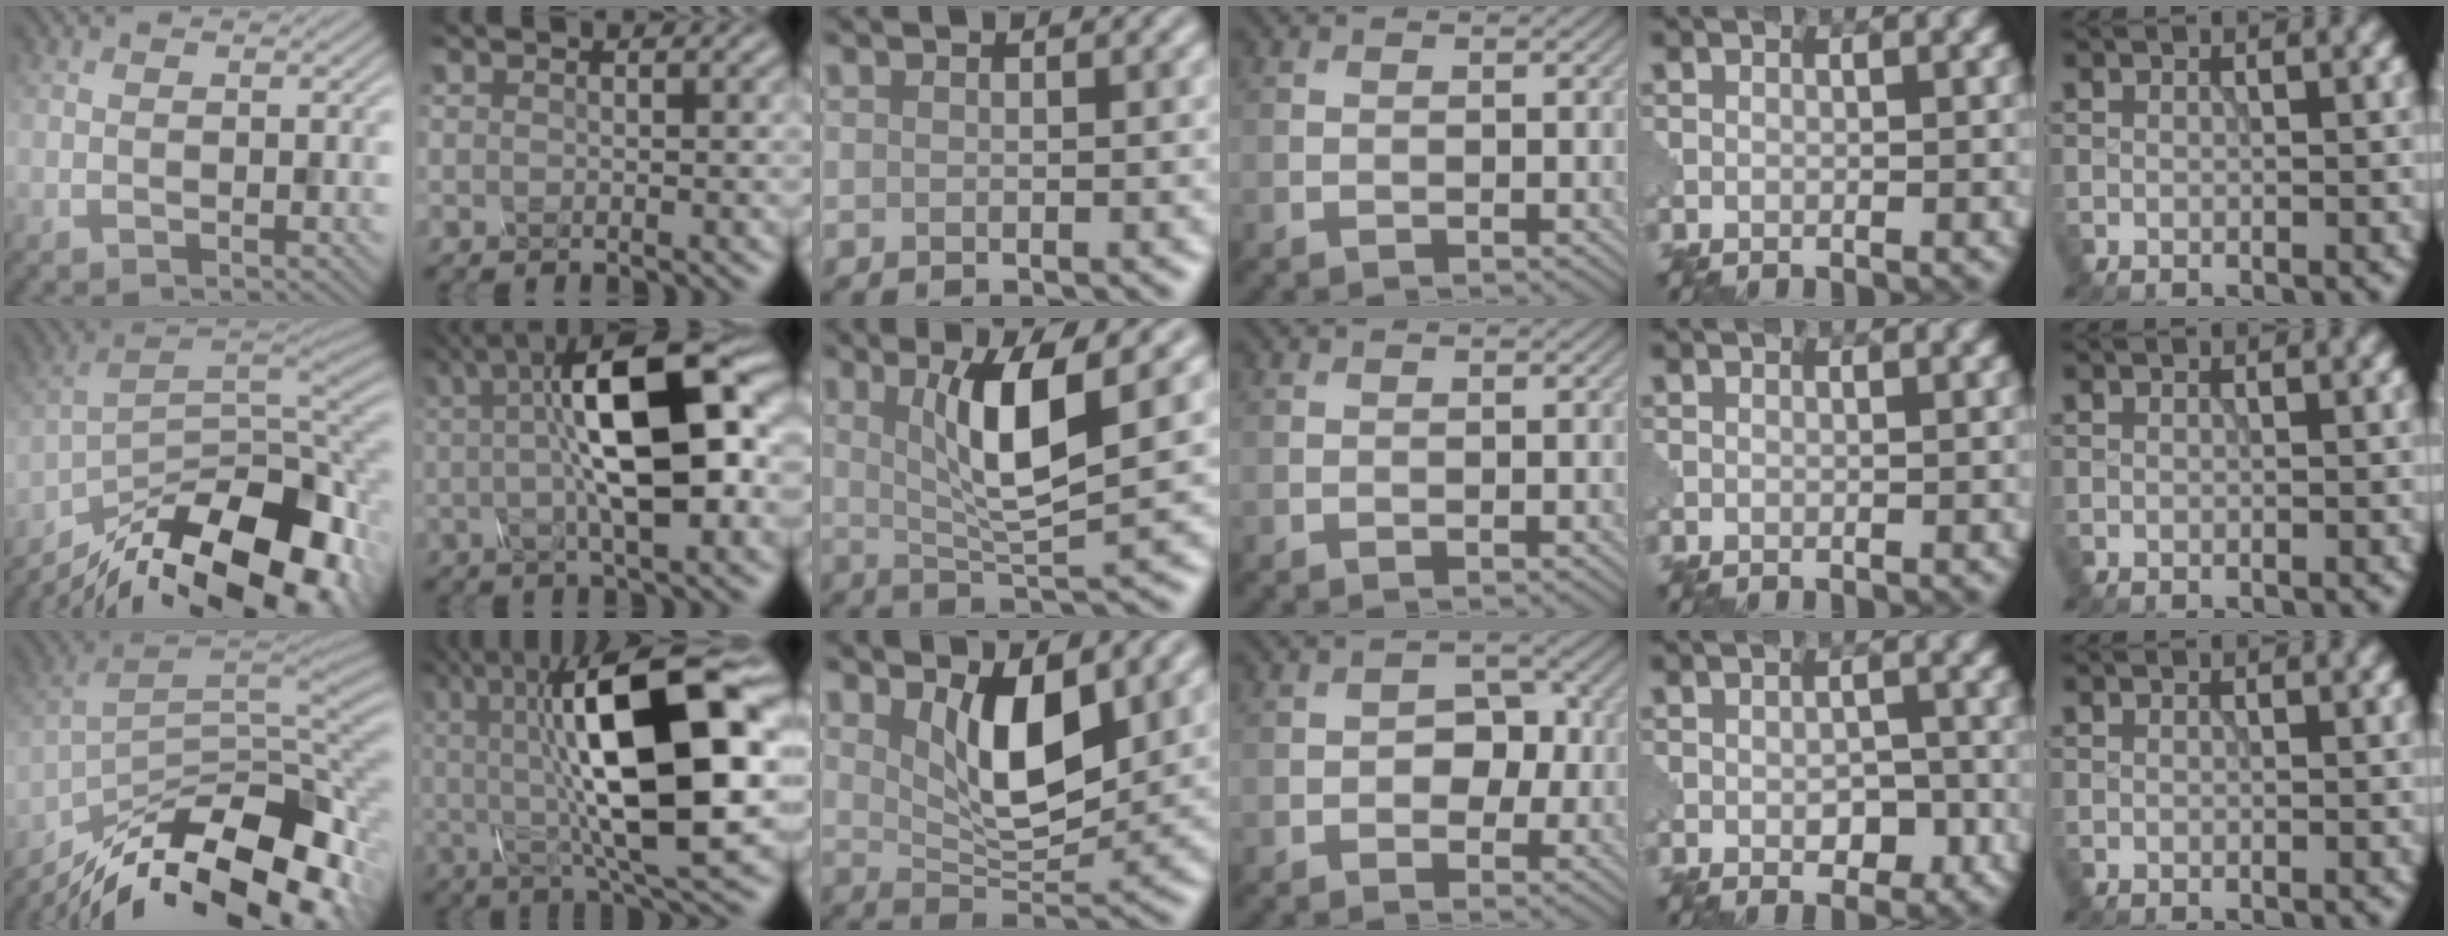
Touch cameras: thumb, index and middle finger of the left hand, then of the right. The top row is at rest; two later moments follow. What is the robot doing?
{"motion": "assemble", "object": "glue stick"}